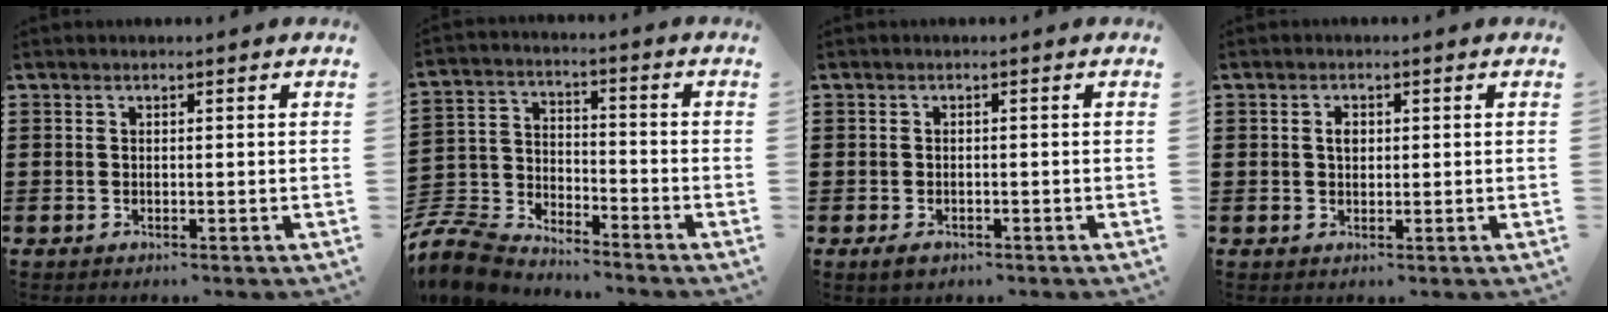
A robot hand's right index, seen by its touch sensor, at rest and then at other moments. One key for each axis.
{"total": 8.0, "fx": -7.7, "fy": 1.8, "fz": 1.2, "tx": -0.058, "ty": 0.002, "tz": -0.165}
{"total": 1.3, "fx": -0.9, "fy": 0.7, "fz": 0.5, "tx": -0.012, "ty": 0.000, "tz": -0.019}
{"total": 1.8, "fx": 0.3, "fy": 1.1, "fz": 1.3, "tx": -0.028, "ty": 0.007, "tz": 0.005}